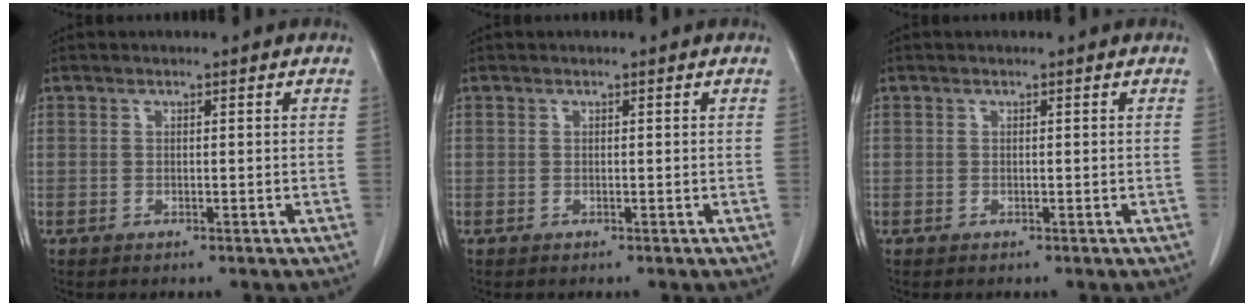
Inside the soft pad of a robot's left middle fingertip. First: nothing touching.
{"total": 0.0}
{"total": 0.0}